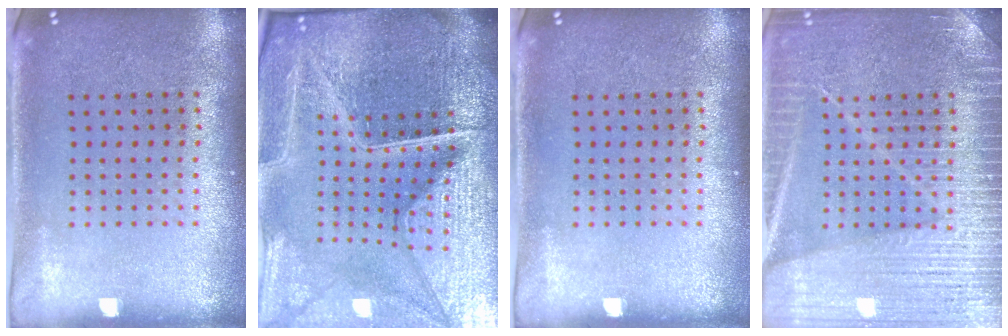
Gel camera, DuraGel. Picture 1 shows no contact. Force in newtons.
{"total": 6.8, "press": 6.0, "slide": 3.2}
{"total": 0.0}
{"total": 6.8, "press": 6.7, "slide": 1.0}